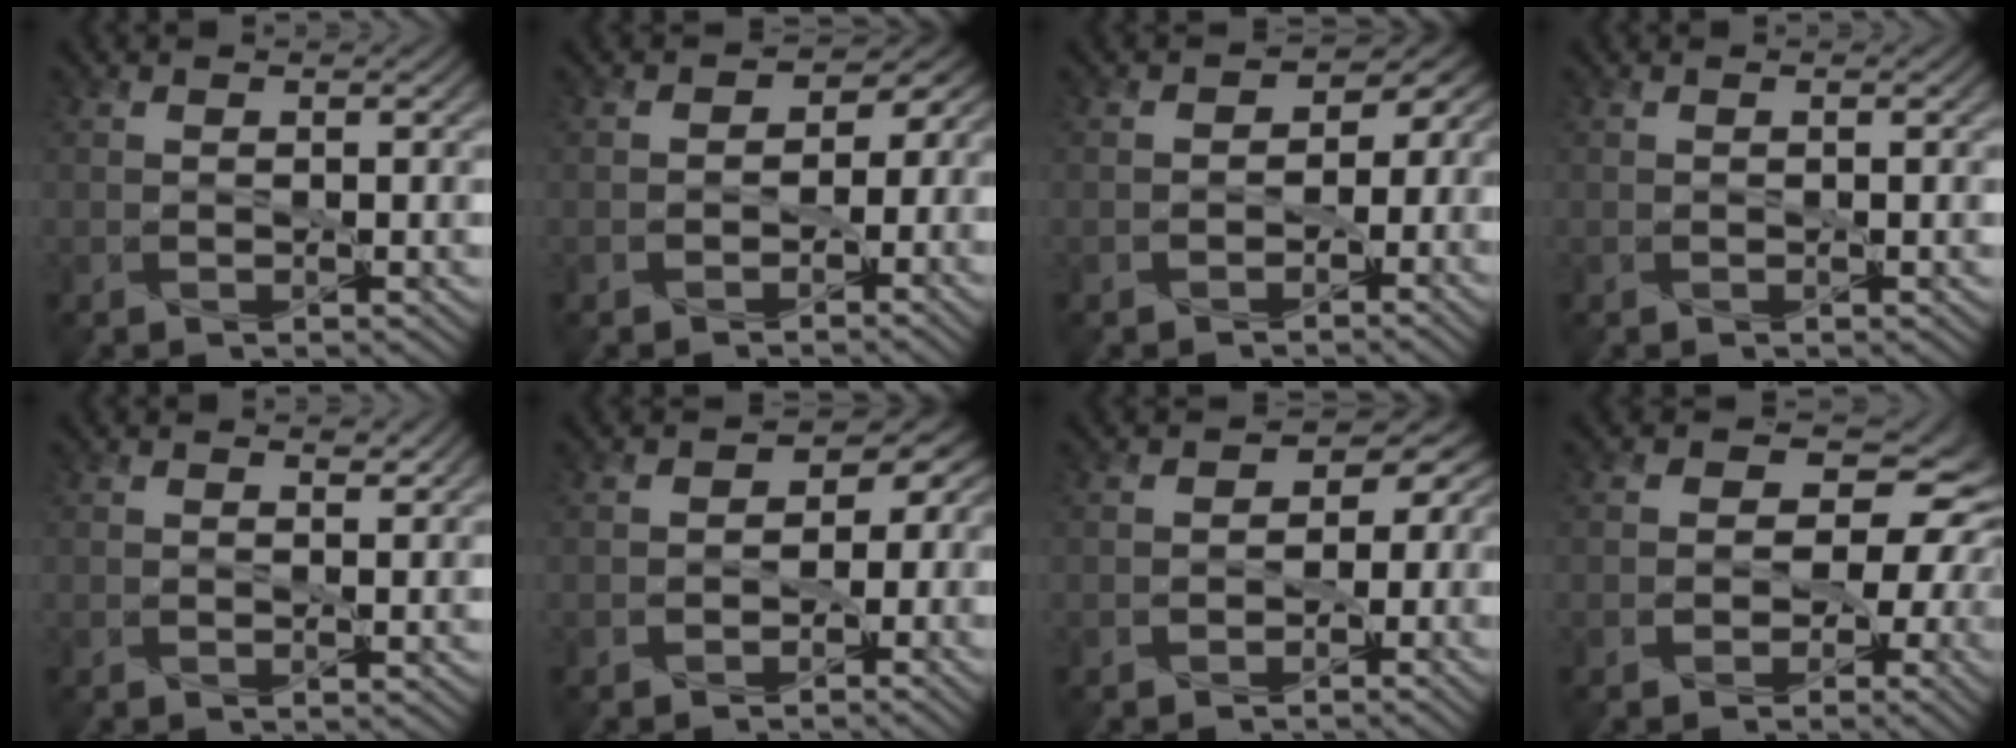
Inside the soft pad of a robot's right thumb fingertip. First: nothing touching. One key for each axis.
{"total": 3.8, "fx": -1.2, "fy": 3.2, "fz": 1.6, "tx": 0.003, "ty": 0.001, "tz": -0.026}
{"total": 4.2, "fx": -1.5, "fy": 3.5, "fz": 1.9, "tx": 0.003, "ty": 0.003, "tz": -0.028}
{"total": 0.0}
{"total": 0.9, "fx": 0.8, "fy": 0.2, "fz": 0.4, "tx": -0.011, "ty": -0.003, "tz": 0.017}
{"total": 4.7, "fx": -1.4, "fy": 3.9, "fz": 2.2, "tx": 0.001, "ty": 0.005, "tz": -0.031}
{"total": 4.7, "fx": -0.9, "fy": 4.1, "fz": 2.1, "tx": -0.008, "ty": 0.002, "tz": -0.026}
{"total": 12.4, "fx": -0.9, "fy": 10.0, "fz": 7.3, "tx": -0.090, "ty": 0.022, "tz": -0.047}